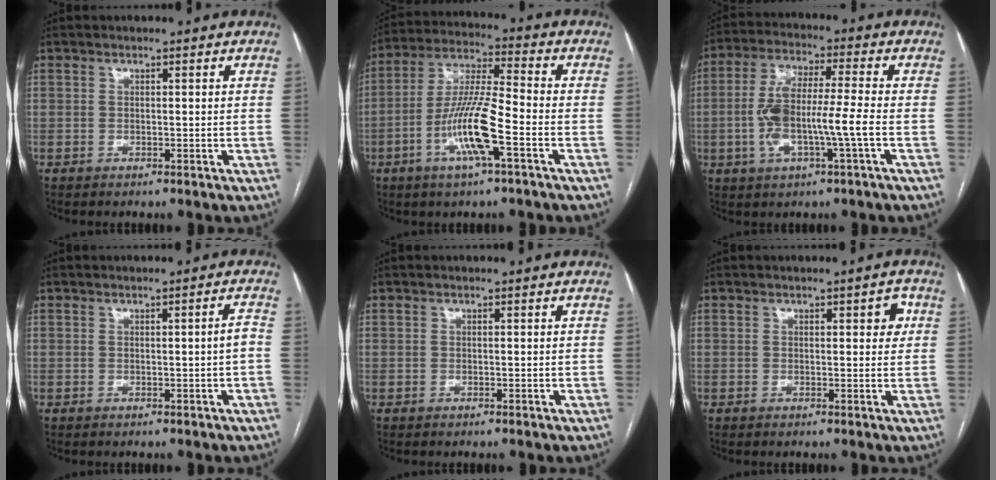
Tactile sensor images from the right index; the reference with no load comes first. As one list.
[{"total": 11.9, "force": [-4.3, 0.9, 11.0], "torque": [-0.222, -0.001, -0.084]}, {"total": 10.3, "force": [-2.2, 1.1, 10.0], "torque": [-0.204, 0.011, -0.043]}, {"total": 1.6, "force": [-0.3, -0.2, 1.5], "torque": [-0.021, 0.000, -0.002]}, {"total": 0.0}, {"total": 2.6, "force": [0.9, 1.1, 2.2], "torque": [-0.020, 0.007, 0.009]}]